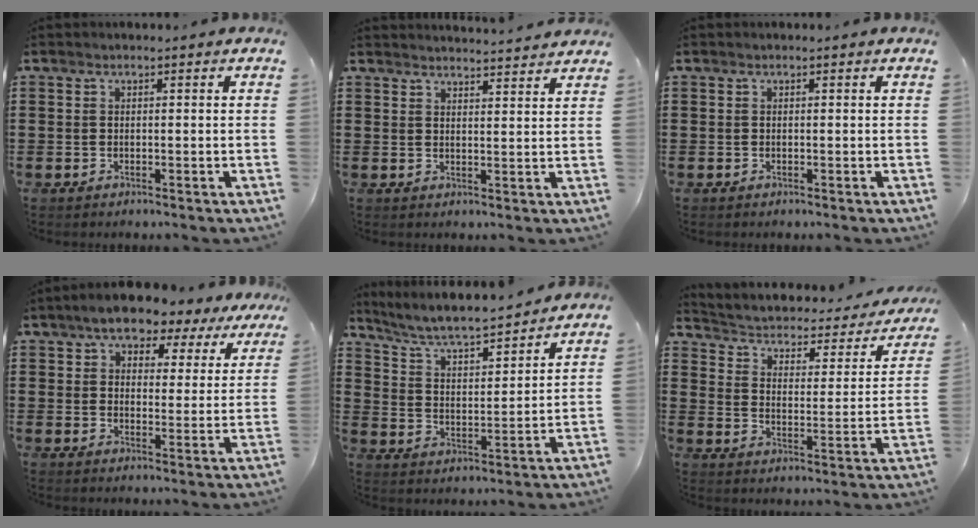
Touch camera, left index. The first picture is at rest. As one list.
[{"total": 2.8, "force": [2.8, -0.4, 0.1], "torque": [-0.010, -0.014, 0.051]}, {"total": 0.0}, {"total": 6.7, "force": [5.8, 2.1, 2.5], "torque": [-0.069, -0.014, 0.102]}, {"total": 5.7, "force": [5.2, 0.4, 2.3], "torque": [-0.068, -0.036, 0.082]}, {"total": 1.8, "force": [0.9, 1.2, 1.0], "torque": [-0.033, -0.021, 0.003]}]